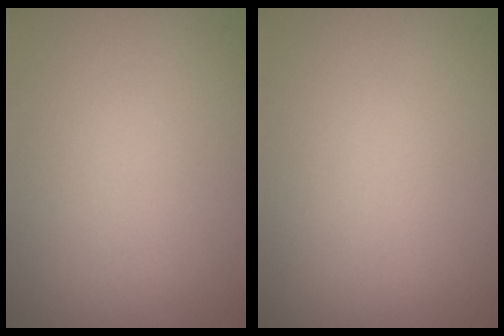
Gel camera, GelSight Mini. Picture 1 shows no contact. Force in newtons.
{"total": 0.0}